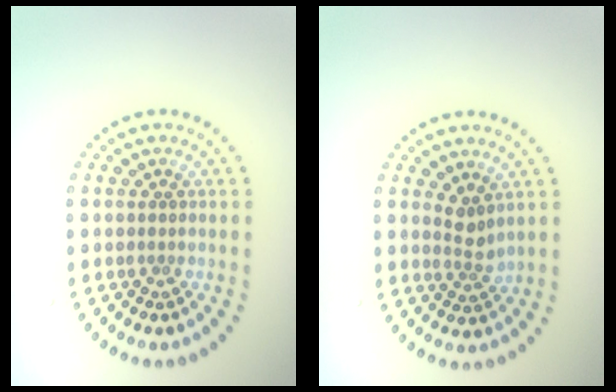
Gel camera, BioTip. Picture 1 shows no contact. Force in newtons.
{"total": 1.8, "press": 1.3, "slide": 1.2}